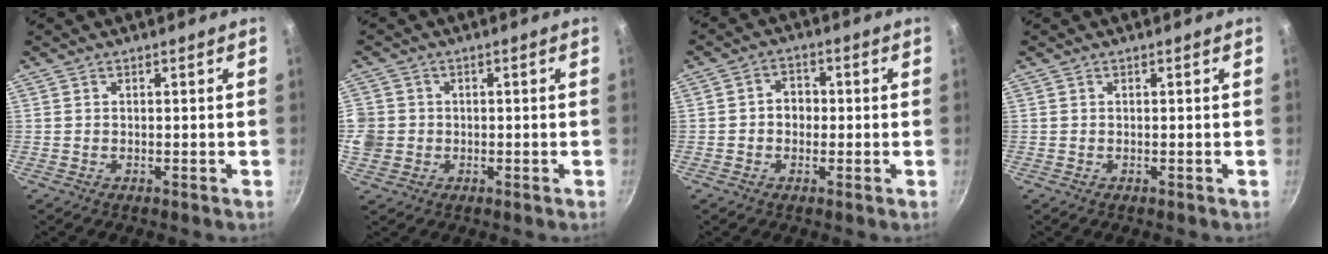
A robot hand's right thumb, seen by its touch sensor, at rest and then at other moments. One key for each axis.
{"total": 7.8, "fx": -0.8, "fy": 7.3, "fz": 2.7, "tx": -0.067, "ty": 0.016, "tz": -0.015}
{"total": 4.1, "fx": -0.4, "fy": 3.5, "fz": 2.2, "tx": -0.006, "ty": 0.010, "tz": -0.012}
{"total": 0.0}